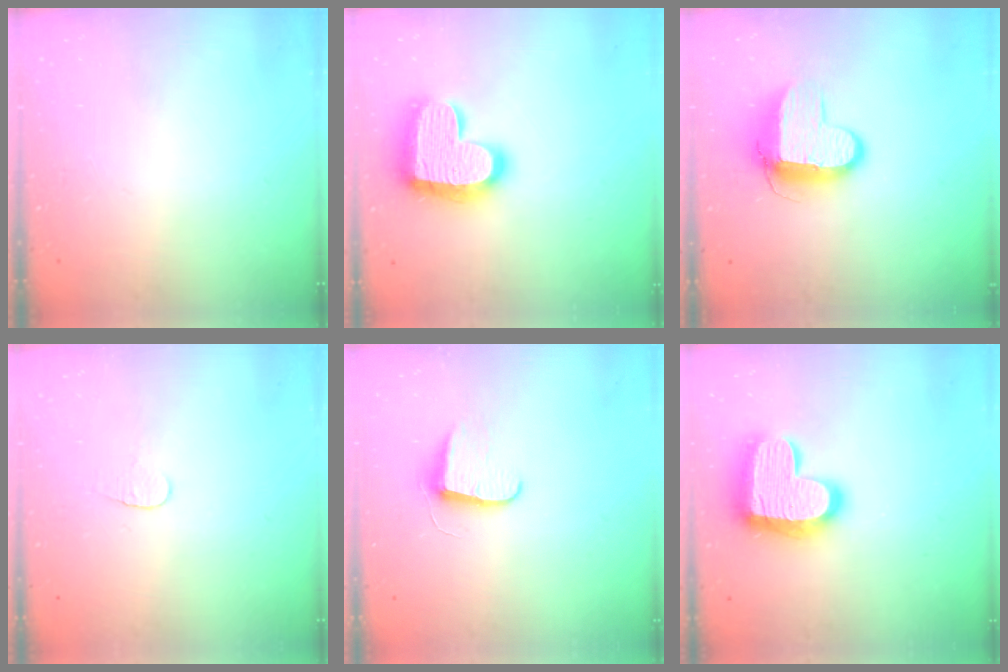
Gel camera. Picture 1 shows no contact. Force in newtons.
{"total": 19.2, "press": 19.2, "slide": 1.3}
{"total": 11.1, "press": 11.0, "slide": 0.9}
{"total": 4.3, "press": 4.3, "slide": 0.3}
{"total": 7.3, "press": 7.3, "slide": 0.4}
{"total": 17.9, "press": 17.9, "slide": 1.4}